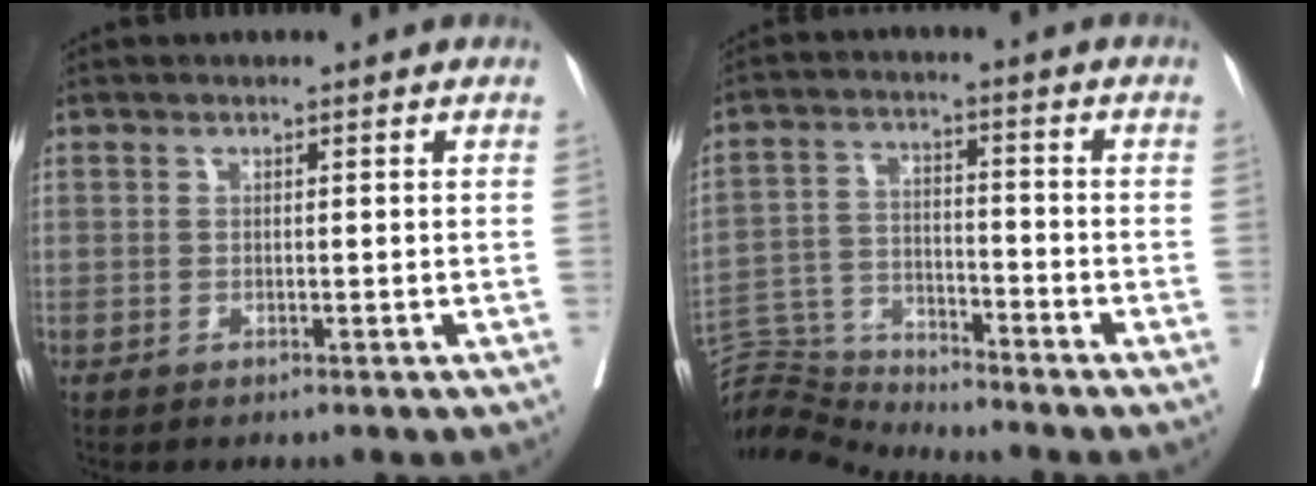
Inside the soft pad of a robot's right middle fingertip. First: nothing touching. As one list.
[{"total": 8.7, "force": [-8.5, -1.1, -1.3], "torque": [0.019, 0.024, -0.162]}]